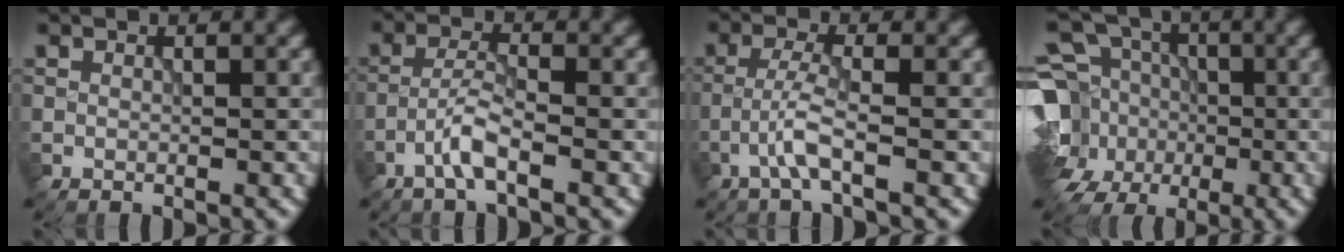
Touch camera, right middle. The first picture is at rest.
{"total": 2.7, "force": [-1.6, 0.3, 2.2], "torque": [-0.046, 0.010, -0.039]}
{"total": 2.7, "force": [-1.3, 0.1, 2.3], "torque": [-0.050, 0.010, -0.036]}
{"total": 12.6, "force": [-2.1, 10.8, 6.3], "torque": [-0.146, -0.002, -0.056]}